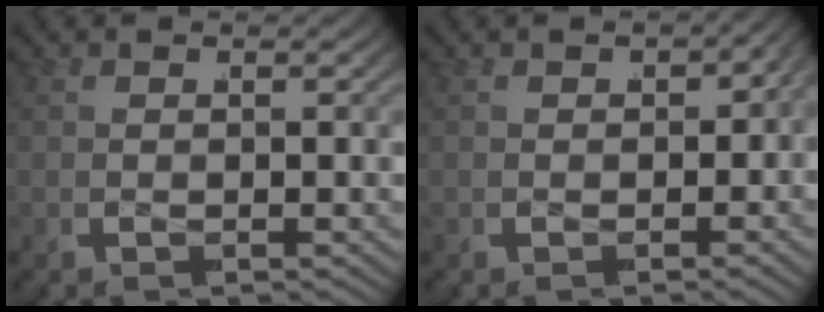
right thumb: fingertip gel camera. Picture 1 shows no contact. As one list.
[{"total": 2.3, "force": [-0.6, 1.5, 1.7], "torque": [-0.024, -0.009, -0.006]}]